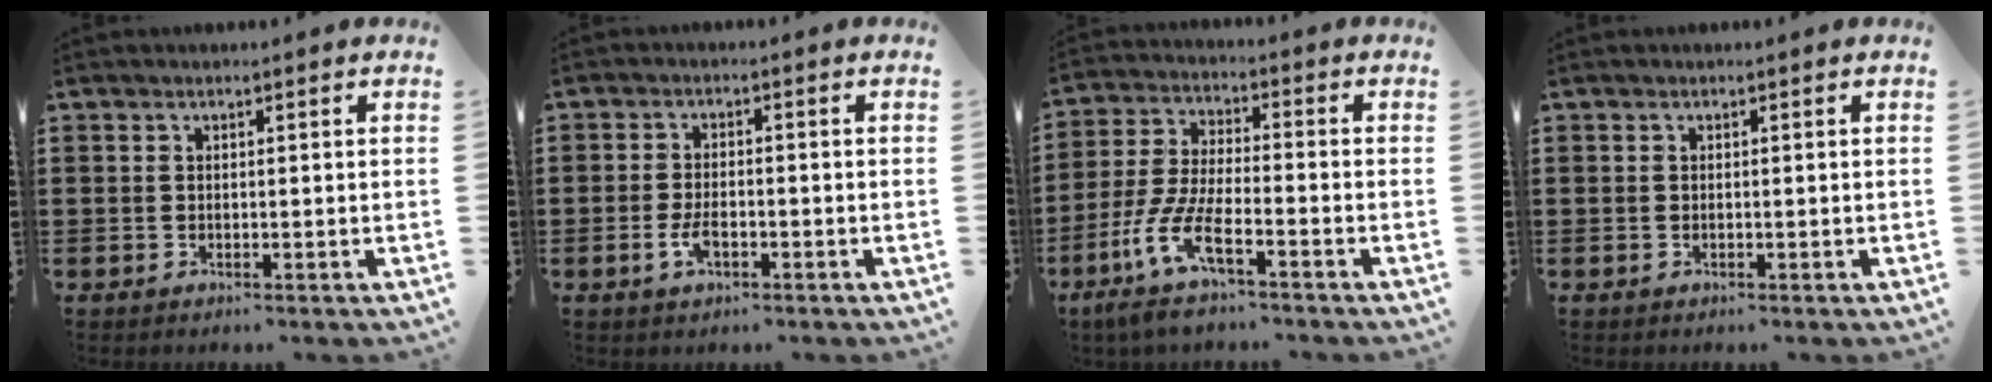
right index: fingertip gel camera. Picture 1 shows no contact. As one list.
[{"total": 3.5, "force": [-1.5, 1.5, 2.8], "torque": [-0.063, -0.003, -0.029]}, {"total": 9.1, "force": [-6.1, 1.5, 6.6], "torque": [-0.169, -0.019, -0.125]}, {"total": 0.0}]